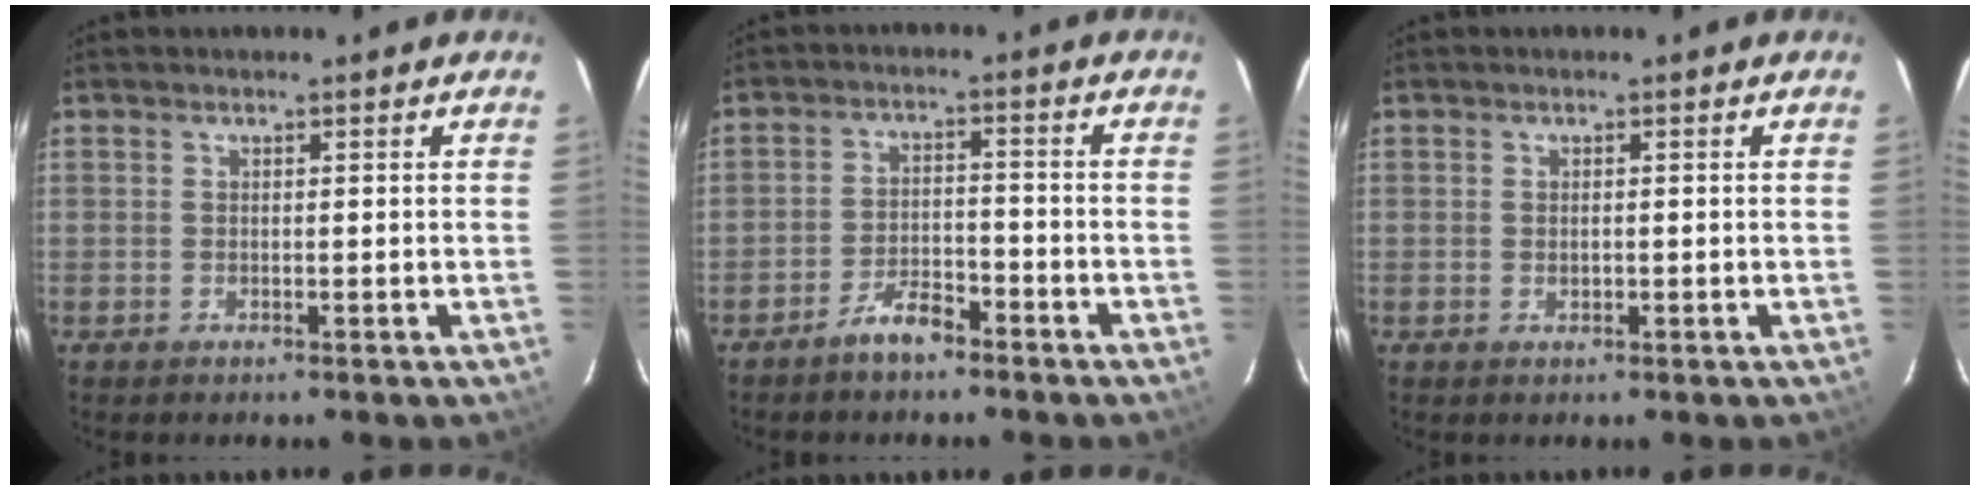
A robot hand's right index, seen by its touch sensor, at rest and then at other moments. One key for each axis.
{"total": 5.0, "fx": -4.1, "fy": 1.6, "fz": 2.4, "tx": -0.063, "ty": 0.006, "tz": -0.069}
{"total": 1.0, "fx": -0.2, "fy": 0.7, "fz": 0.7, "tx": -0.010, "ty": 0.001, "tz": -0.003}